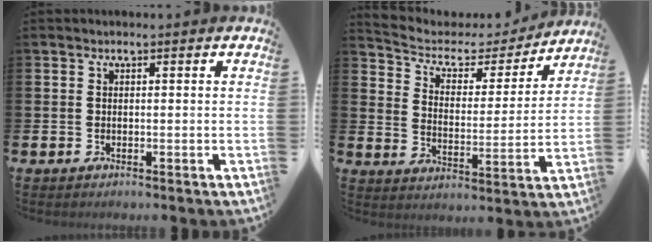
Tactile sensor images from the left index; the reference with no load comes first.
{"total": 5.2, "force": [4.3, 2.5, 1.7], "torque": [-0.061, -0.034, 0.063]}